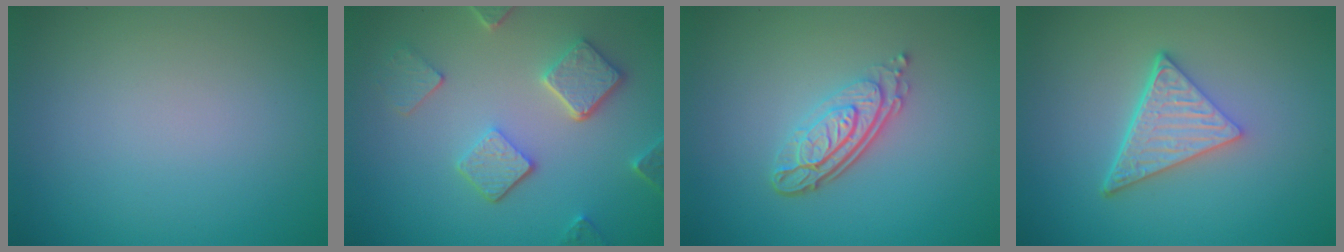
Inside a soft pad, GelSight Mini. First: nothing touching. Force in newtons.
{"total": 5.0, "press": 3.9, "slide": 3.2}
{"total": 4.3, "press": 3.0, "slide": 3.1}
{"total": 4.7, "press": 3.4, "slide": 3.3}